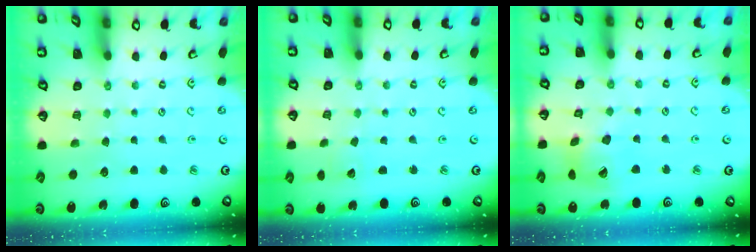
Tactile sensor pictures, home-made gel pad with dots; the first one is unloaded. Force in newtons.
{"total": 1.4, "press": 1.4, "slide": 0.1}
{"total": 13.0, "press": 12.9, "slide": 1.7}